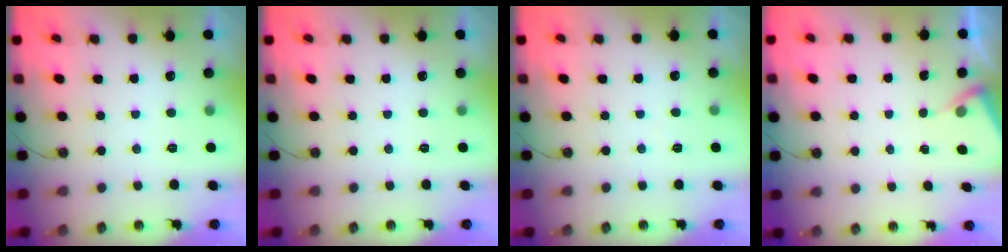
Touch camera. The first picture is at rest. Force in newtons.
{"total": 0.0}
{"total": 4.2, "press": 4.2, "slide": 0.7}
{"total": 3.0, "press": 3.0, "slide": 0.5}